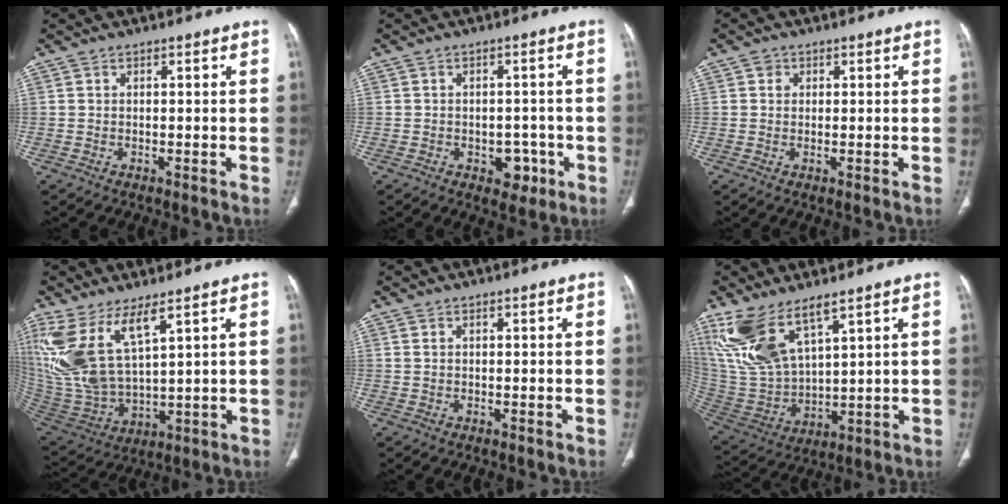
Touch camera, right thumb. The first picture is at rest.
{"total": 4.6, "force": [-1.8, 3.3, 2.7], "torque": [-0.005, 0.013, -0.019]}
{"total": 1.3, "force": [0.4, 1.2, 0.3], "torque": [0.003, 0.000, 0.004]}
{"total": 15.5, "force": [8.2, 5.8, 11.9], "torque": [-0.258, -0.040, 0.189]}
{"total": 0.6, "force": [0.3, 0.2, 0.4], "torque": [-0.012, 0.010, 0.009]}
{"total": 14.6, "force": [9.2, 5.4, 10.0], "torque": [-0.202, -0.038, 0.209]}